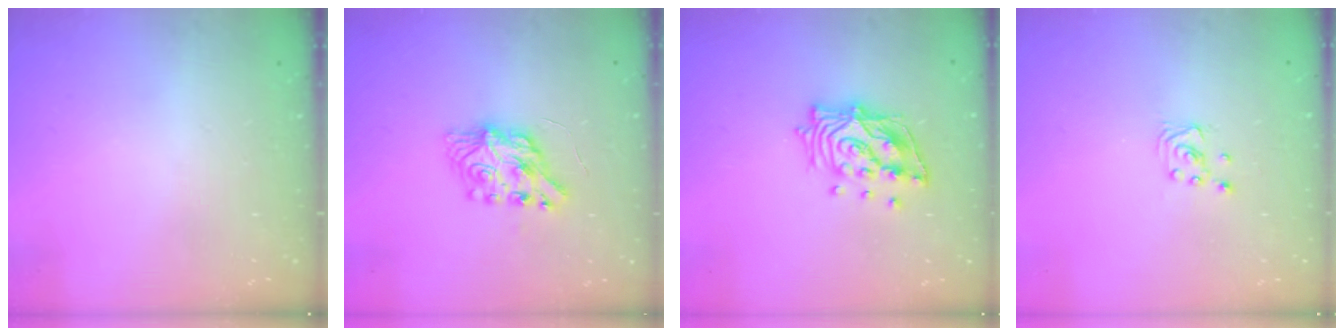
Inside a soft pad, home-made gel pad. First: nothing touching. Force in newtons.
{"total": 8.3, "press": 8.2, "slide": 0.4}
{"total": 14.9, "press": 14.8, "slide": 2.0}
{"total": 2.3, "press": 2.3, "slide": 0.2}